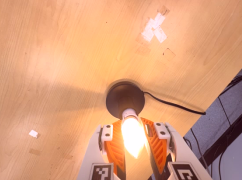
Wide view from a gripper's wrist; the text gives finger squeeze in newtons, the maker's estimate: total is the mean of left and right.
{"total": 13.8, "left": 13.4, "right": 14.2}